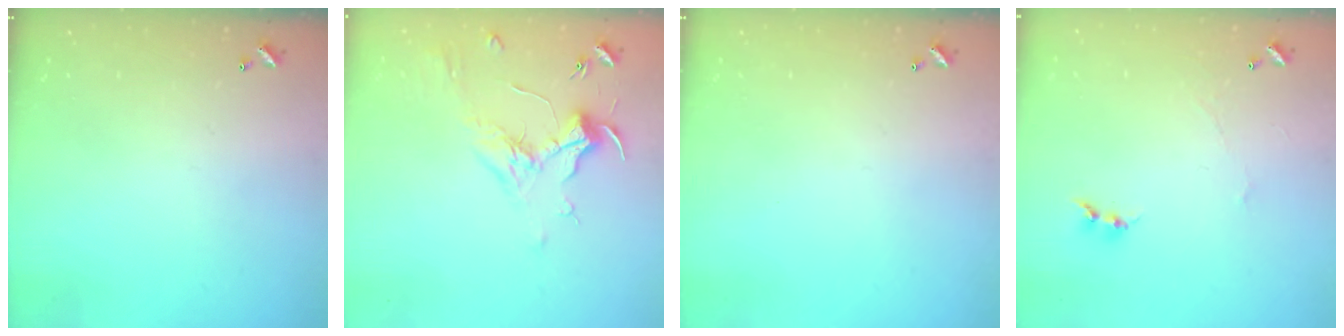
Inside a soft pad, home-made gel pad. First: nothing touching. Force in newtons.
{"total": 2.0, "press": 1.9, "slide": 0.6}
{"total": 0.0}
{"total": 0.6, "press": 0.3, "slide": 0.5}